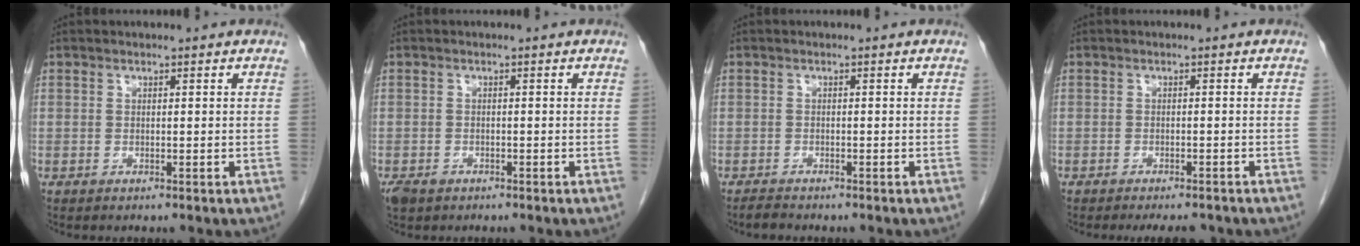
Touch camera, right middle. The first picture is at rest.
{"total": 2.7, "force": [-1.9, 1.7, 1.1], "torque": [-0.023, -0.002, -0.027]}
{"total": 1.3, "force": [-1.2, 0.2, 0.4], "torque": [-0.012, -0.004, -0.021]}
{"total": 4.6, "force": [-4.0, 1.2, 1.8], "torque": [-0.015, -0.005, -0.052]}